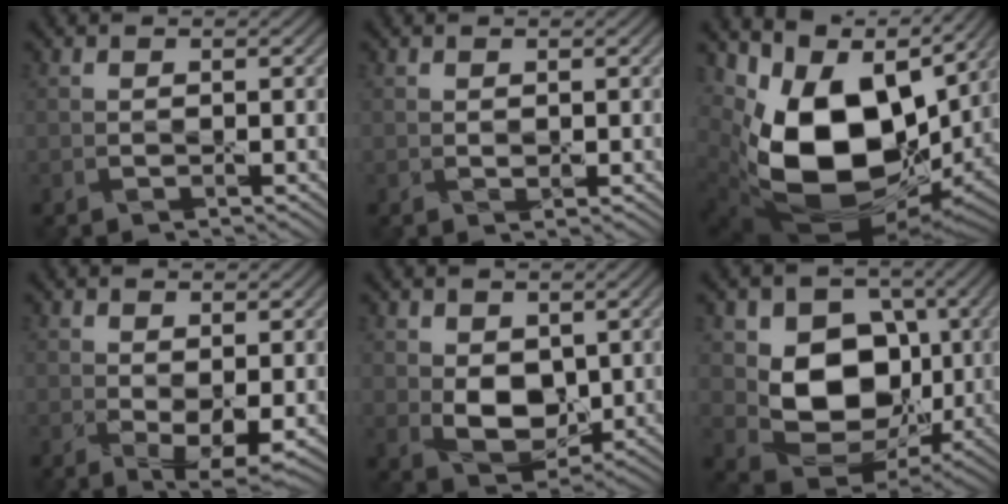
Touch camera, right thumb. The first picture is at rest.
{"total": 0.6, "force": [0.1, 0.4, 0.5], "torque": [-0.008, -0.003, 0.004]}
{"total": 16.8, "force": [1.3, 11.5, 12.2], "torque": [-0.245, -0.035, 0.036]}
{"total": 3.6, "force": [0.0, 1.6, 3.2], "torque": [-0.065, -0.012, 0.007]}
{"total": 6.7, "force": [1.0, 4.6, 4.8], "torque": [-0.105, -0.014, 0.024]}
{"total": 10.9, "force": [1.0, 8.5, 6.7], "torque": [-0.126, -0.019, 0.015]}